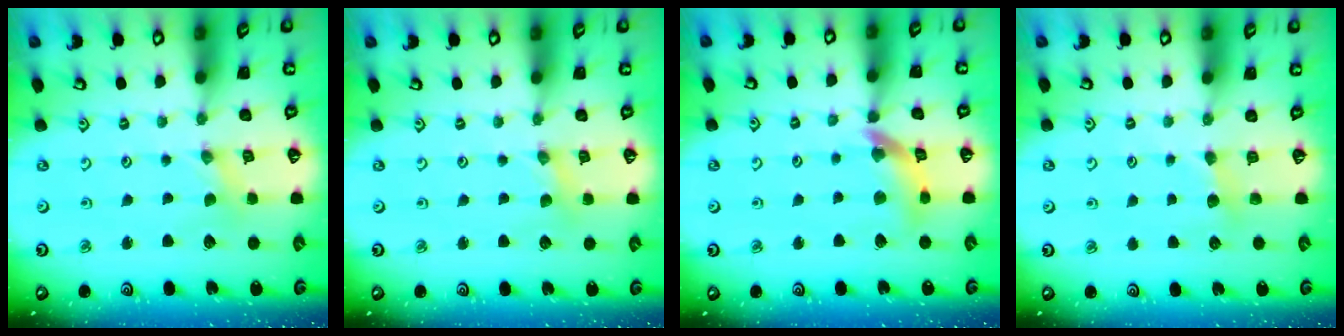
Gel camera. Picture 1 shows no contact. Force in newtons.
{"total": 1.4, "press": 1.4, "slide": 0.3}
{"total": 11.4, "press": 11.3, "slide": 1.6}
{"total": 4.8, "press": 4.7, "slide": 0.6}